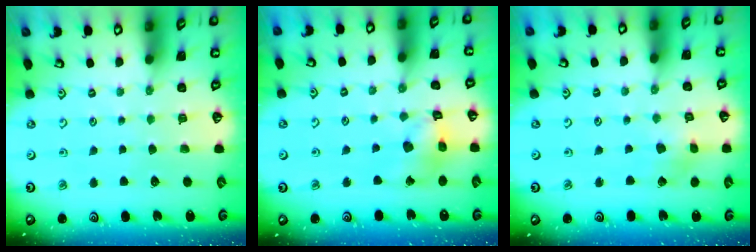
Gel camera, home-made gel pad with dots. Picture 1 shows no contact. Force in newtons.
{"total": 10.7, "press": 10.7, "slide": 1.1}
{"total": 3.1, "press": 3.1, "slide": 0.2}